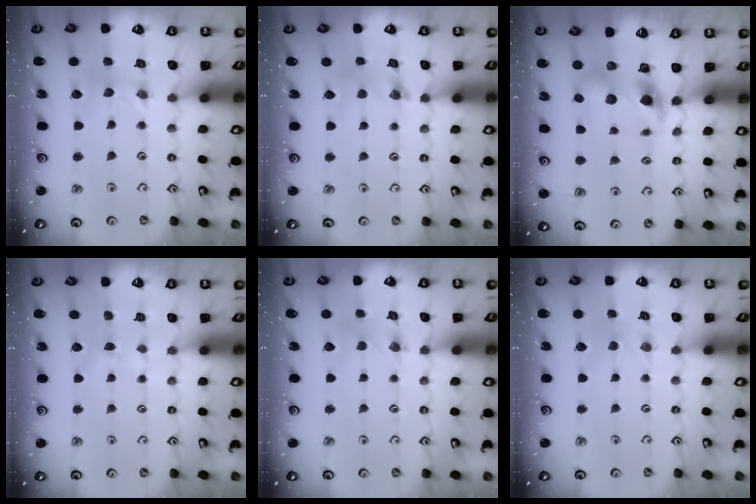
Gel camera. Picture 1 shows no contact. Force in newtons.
{"total": 2.2, "press": 2.2, "slide": 0.4}
{"total": 7.4, "press": 7.3, "slide": 1.2}
{"total": 2.2, "press": 2.2, "slide": 0.3}
{"total": 0.8, "press": 0.8, "slide": 0.2}
{"total": 0.0}